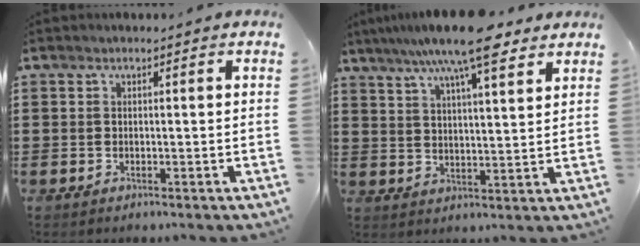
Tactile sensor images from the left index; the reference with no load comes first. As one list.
[{"total": 11.0, "force": [8.1, 2.0, 7.2], "torque": [-0.134, -0.018, 0.138]}]